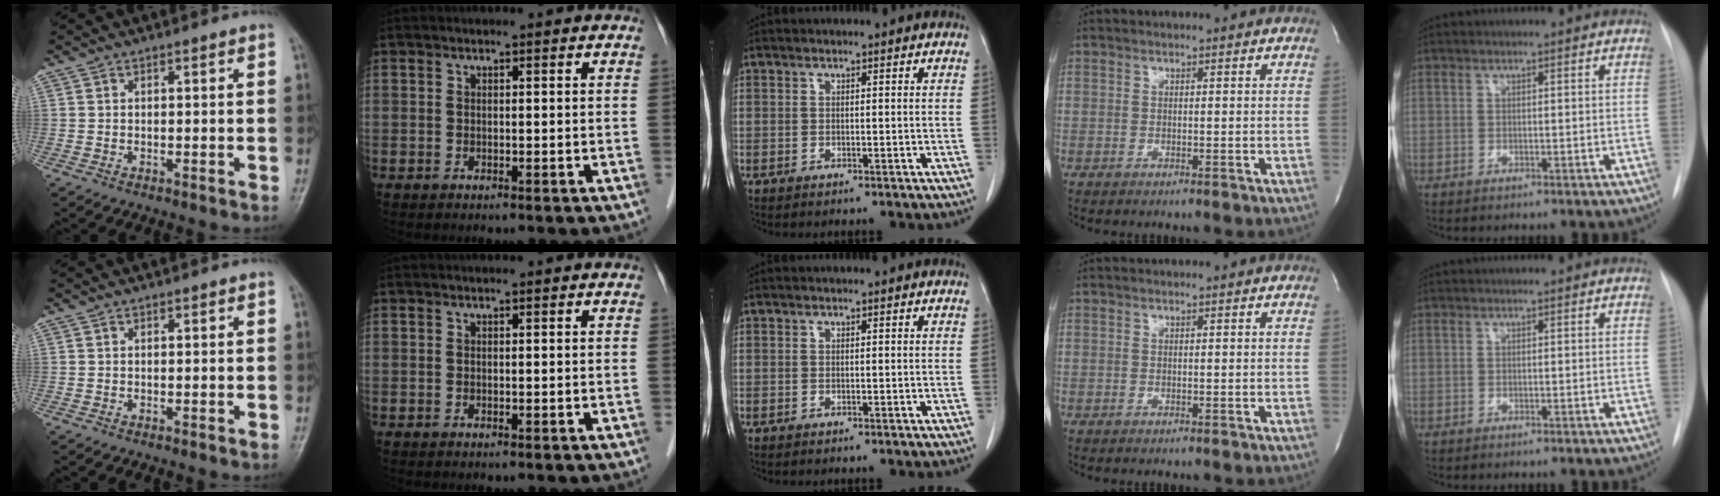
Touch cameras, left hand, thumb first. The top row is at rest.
{}